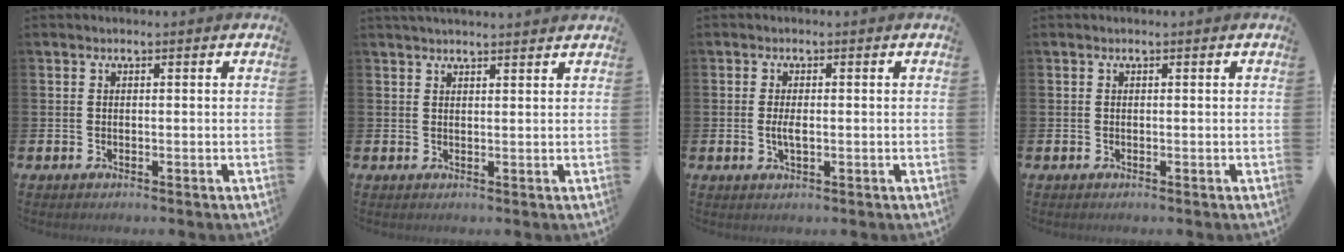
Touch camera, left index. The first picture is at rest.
{"total": 2.1, "force": [2.1, 0.0, 0.3], "torque": [-0.002, -0.009, 0.036]}
{"total": 2.2, "force": [-0.1, 0.8, 2.0], "torque": [-0.032, -0.002, -0.004]}
{"total": 0.0}